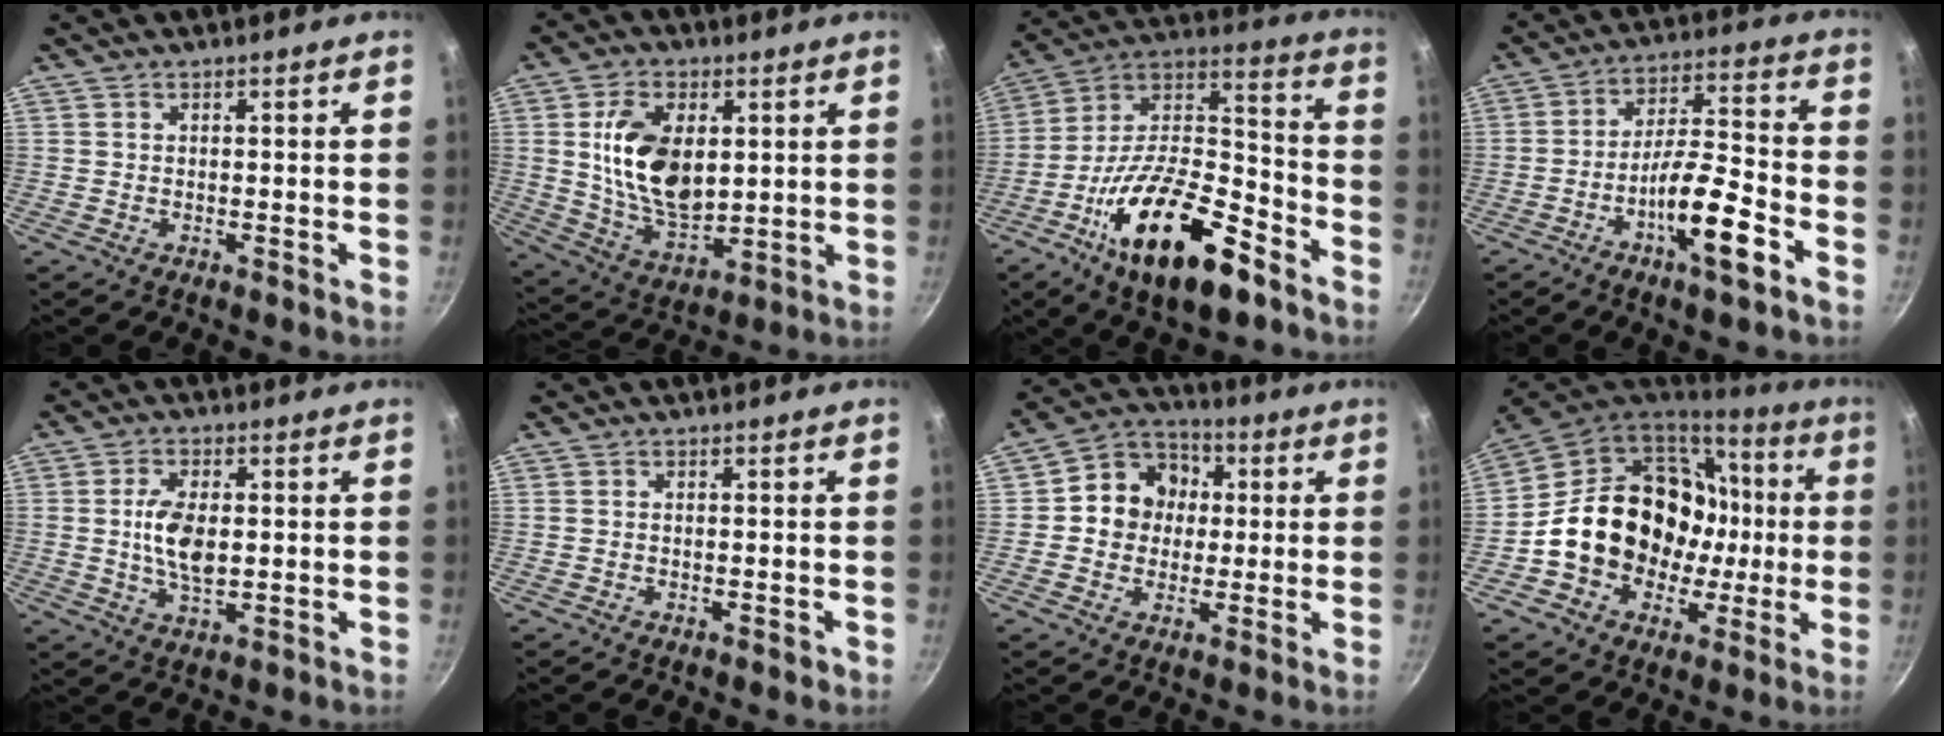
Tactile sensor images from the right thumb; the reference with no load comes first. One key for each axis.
{"total": 15.3, "fx": 2.8, "fy": 9.3, "fz": 11.8, "tx": -0.190, "ty": -0.019, "tz": 0.062}
{"total": 25.1, "fx": -12.7, "fy": 10.5, "fz": 19.0, "tx": -0.293, "ty": 0.064, "tz": -0.221}
{"total": 12.9, "fx": -6.1, "fy": 3.1, "fz": 11.0, "tx": -0.174, "ty": 0.044, "tz": -0.106}
{"total": 8.1, "fx": 0.3, "fy": 4.3, "fz": 6.9, "tx": -0.126, "ty": -0.001, "tz": 0.006}
{"total": 1.0, "fx": -0.5, "fy": 0.5, "fz": 0.7, "tx": -0.010, "ty": 0.006, "tz": -0.006}
{"total": 10.9, "fx": 0.8, "fy": 9.7, "fz": 4.8, "tx": -0.039, "ty": 0.020, "tz": -0.008}
{"total": 22.9, "fx": 0.3, "fy": 18.8, "fz": 13.1, "tx": -0.200, "ty": 0.045, "tz": 0.021}